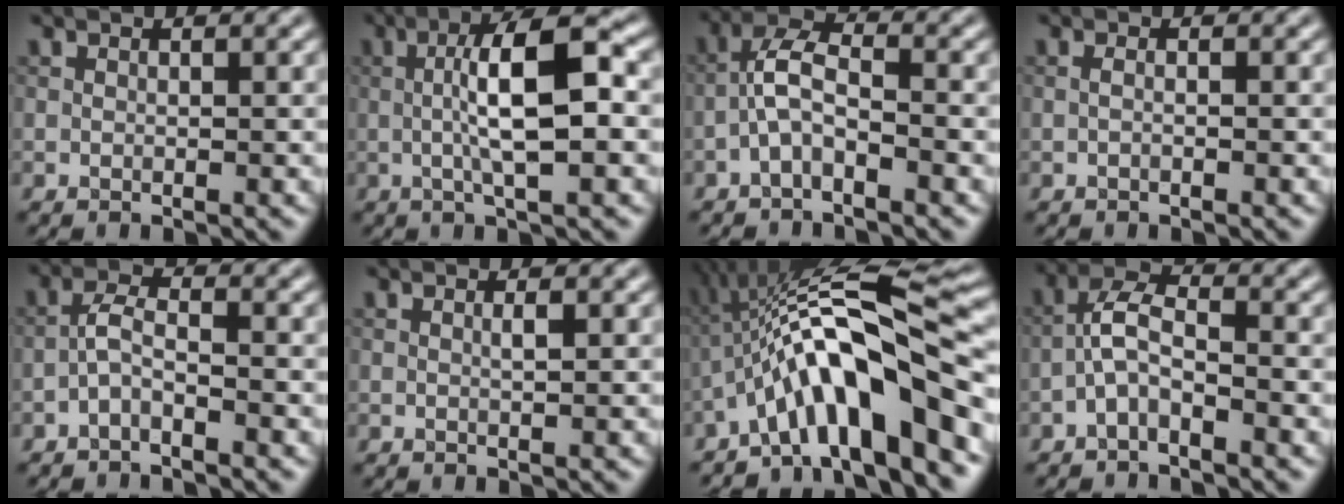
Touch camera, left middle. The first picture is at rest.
{"total": 7.4, "force": [-0.1, 1.6, 7.2], "torque": [-0.120, 0.016, -0.010]}
{"total": 3.2, "force": [-1.6, 1.1, 2.6], "torque": [-0.055, 0.014, -0.041]}
{"total": 0.6, "force": [-0.3, 0.1, 0.5], "torque": [-0.012, -0.001, -0.008]}
{"total": 2.0, "force": [-1.3, 0.4, 1.4], "torque": [-0.031, 0.008, -0.033]}
{"total": 0.6, "force": [0.1, 0.0, 0.6], "torque": [-0.012, 0.002, 0.002]}
{"total": 11.5, "force": [-4.0, 2.6, 10.5], "torque": [-0.155, 0.026, -0.071]}
{"total": 3.0, "force": [-1.7, 1.0, 2.2], "torque": [-0.049, 0.013, -0.041]}